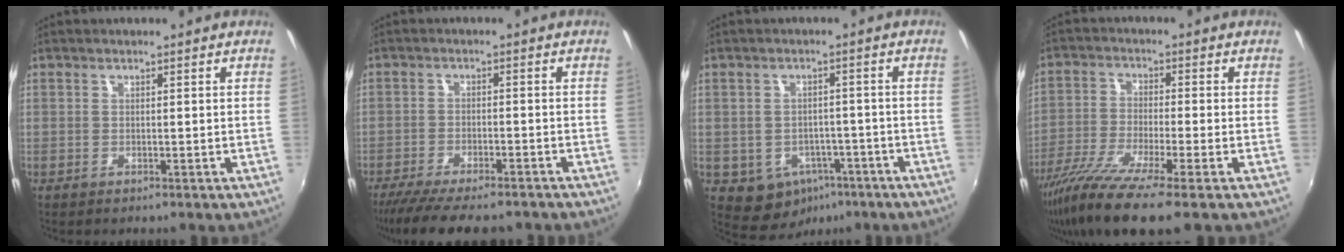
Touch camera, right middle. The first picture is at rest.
{"total": 13.4, "force": [-11.3, 2.9, 6.6], "torque": [-0.140, -0.036, -0.175]}
{"total": 8.5, "force": [-4.2, 6.8, 2.9], "torque": [-0.070, 0.006, -0.035]}
{"total": 12.5, "force": [-8.7, 0.9, 9.0], "torque": [-0.193, -0.045, -0.162]}